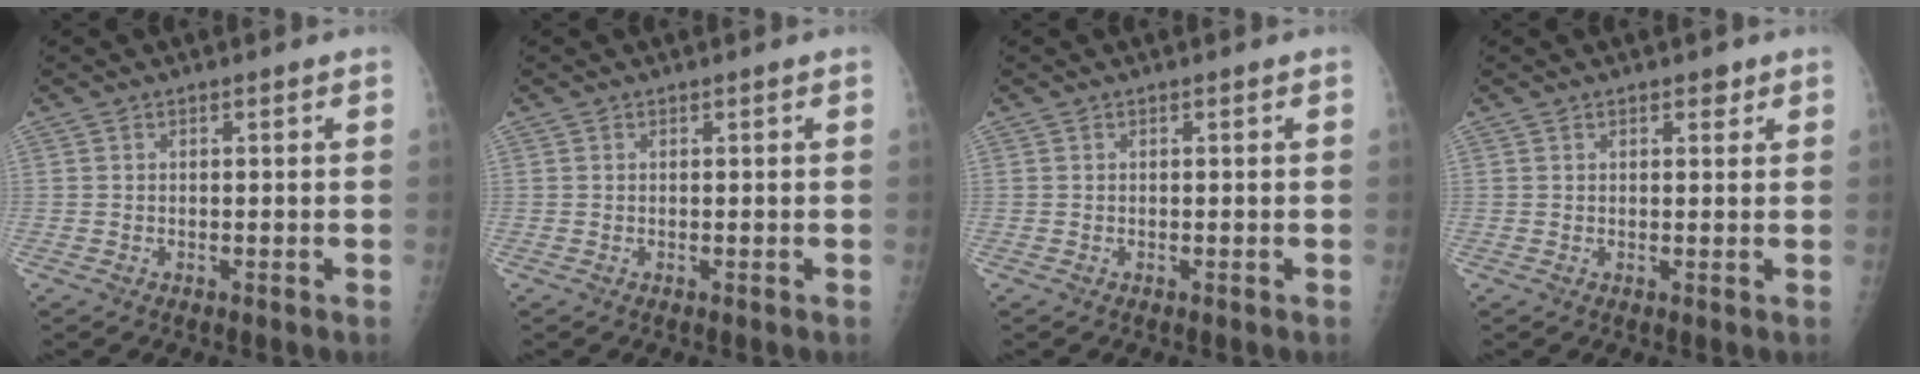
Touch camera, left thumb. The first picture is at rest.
{"total": 0.0}
{"total": 0.0}
{"total": 1.8, "force": [1.1, 0.9, 1.1], "torque": [-0.004, -0.004, 0.012]}